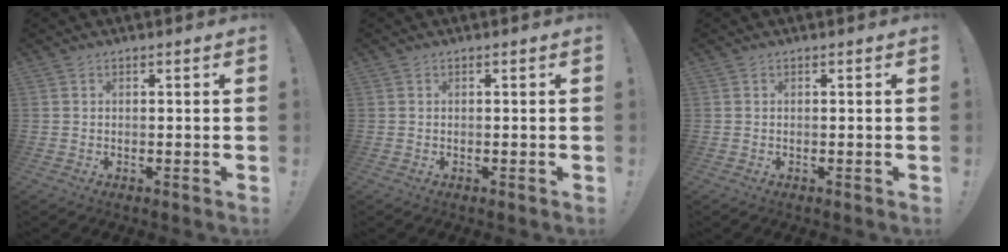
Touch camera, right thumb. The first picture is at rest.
{"total": 0.0}
{"total": 0.0}